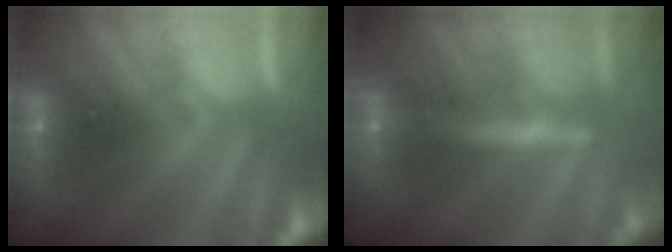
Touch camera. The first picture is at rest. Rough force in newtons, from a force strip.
{"total": 2.5}